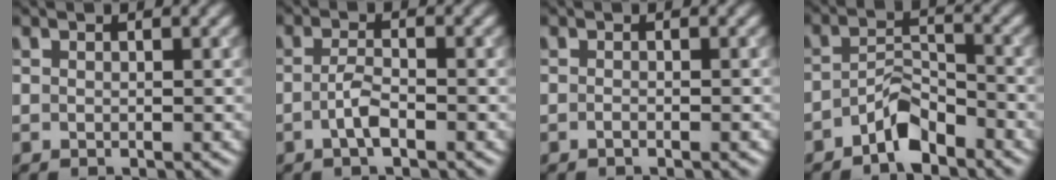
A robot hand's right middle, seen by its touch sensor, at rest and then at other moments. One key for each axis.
{"total": 2.0, "fx": -0.8, "fy": 0.5, "fz": 1.7, "tx": -0.036, "ty": 0.003, "tz": -0.021}
{"total": 1.1, "fx": -0.6, "fy": 0.4, "fz": 0.9, "tx": -0.011, "ty": 0.000, "tz": -0.011}
{"total": 3.4, "fx": -2.6, "fy": 1.2, "fz": 1.8, "tx": -0.032, "ty": 0.013, "tz": -0.053}